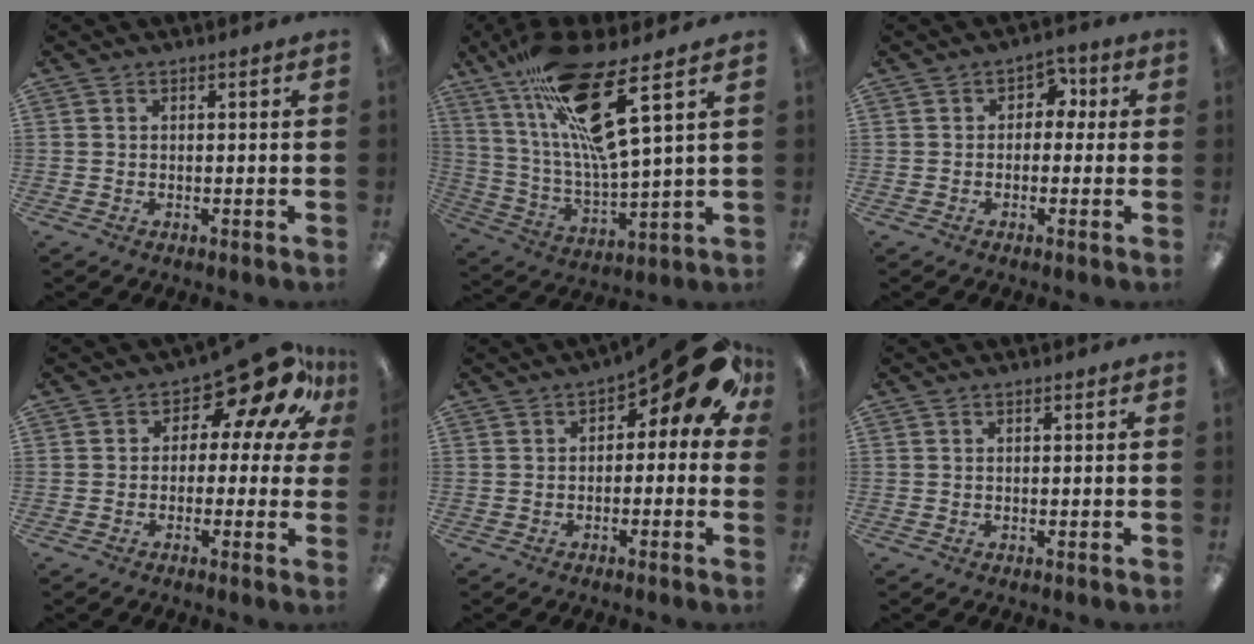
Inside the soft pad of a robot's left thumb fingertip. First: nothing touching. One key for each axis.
{"total": 21.2, "fx": 12.2, "fy": 4.3, "fz": 16.8, "tx": -0.325, "ty": -0.052, "tz": 0.195}
{"total": 4.2, "fx": 0.4, "fy": 3.4, "fz": 2.5, "tx": -0.028, "ty": 0.005, "tz": 0.000}
{"total": 13.2, "fx": 8.4, "fy": 5.6, "fz": 8.5, "tx": -0.126, "ty": -0.063, "tz": 0.138}
{"total": 12.3, "fx": 5.1, "fy": 5.1, "fz": 10.0, "tx": -0.139, "ty": -0.023, "tz": 0.088}
{"total": 0.0}